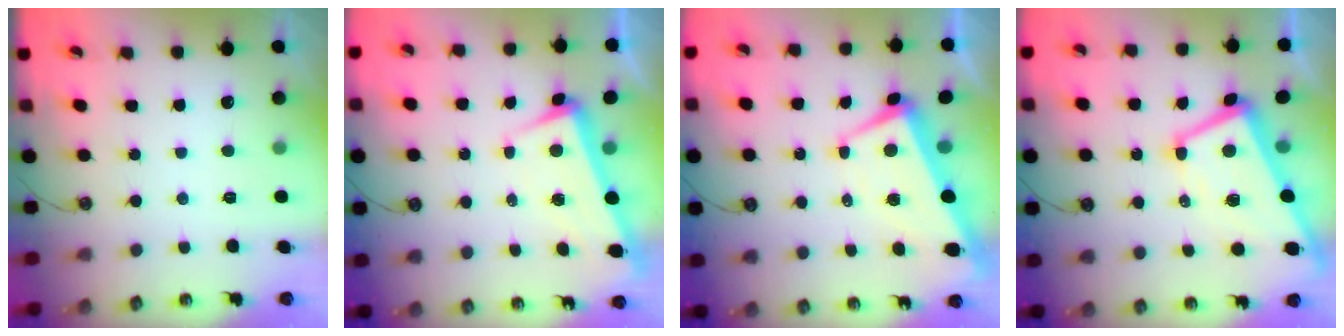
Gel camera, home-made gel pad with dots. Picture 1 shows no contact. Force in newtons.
{"total": 2.8, "press": 2.3, "slide": 1.7}
{"total": 2.0, "press": 1.6, "slide": 1.2}
{"total": 6.3, "press": 6.2, "slide": 1.2}